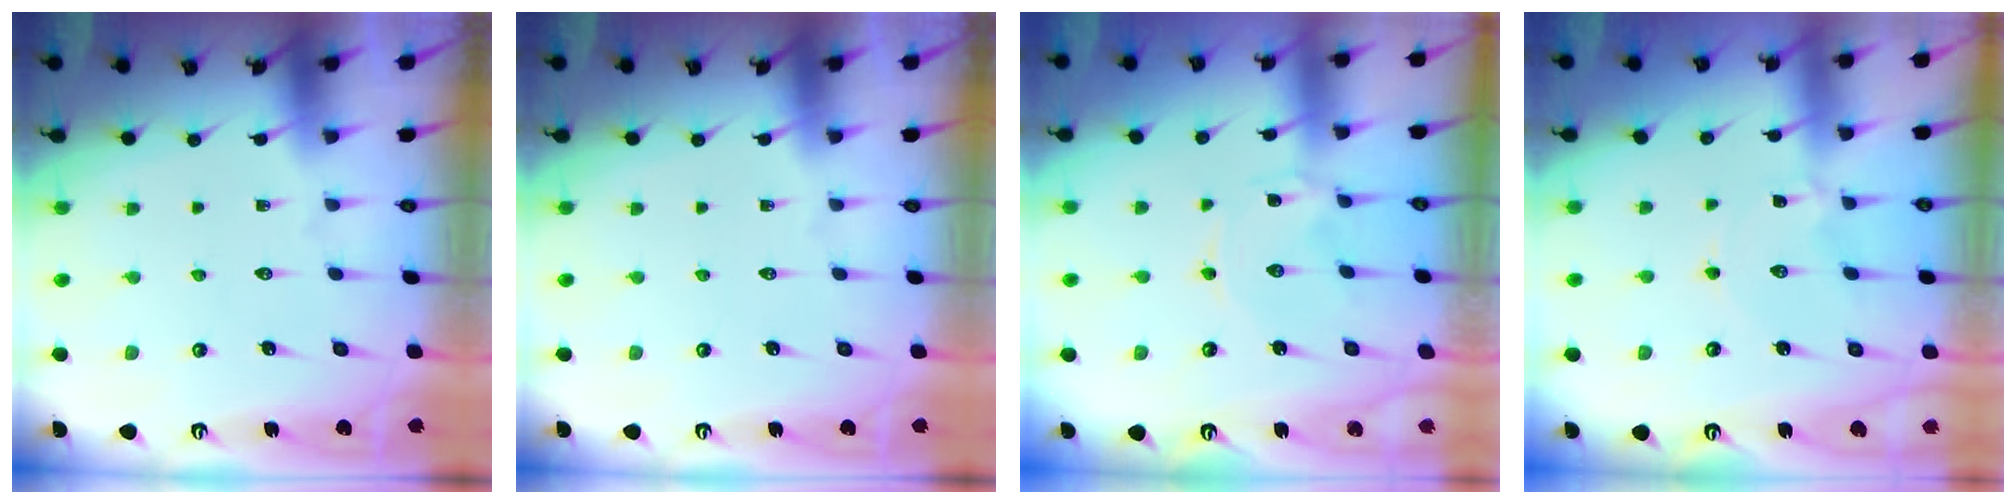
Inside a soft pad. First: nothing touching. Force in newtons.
{"total": 0.0}
{"total": 0.5, "press": 0.5, "slide": 0.1}
{"total": 1.0, "press": 1.0, "slide": 0.2}